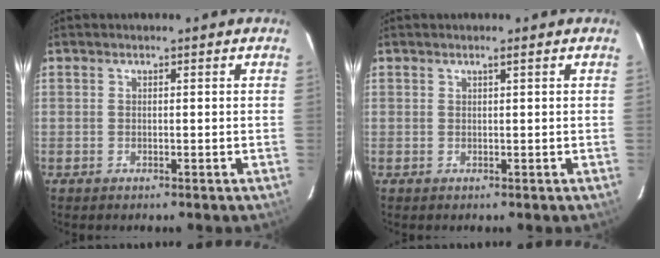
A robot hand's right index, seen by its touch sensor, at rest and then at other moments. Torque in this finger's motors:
{"motor_torque": [0.00, 0.00, 0.01, 0.02]}